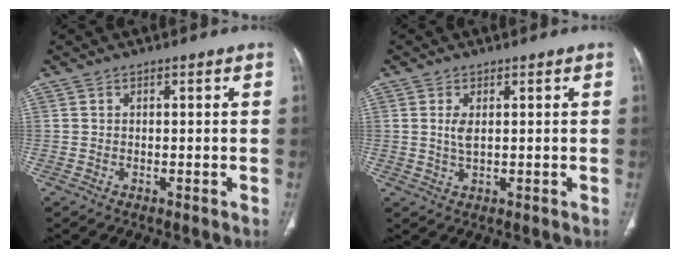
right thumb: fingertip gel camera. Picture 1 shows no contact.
{"total": 2.7, "force": [0.5, 1.2, 2.4], "torque": [-0.053, -0.005, 0.016]}